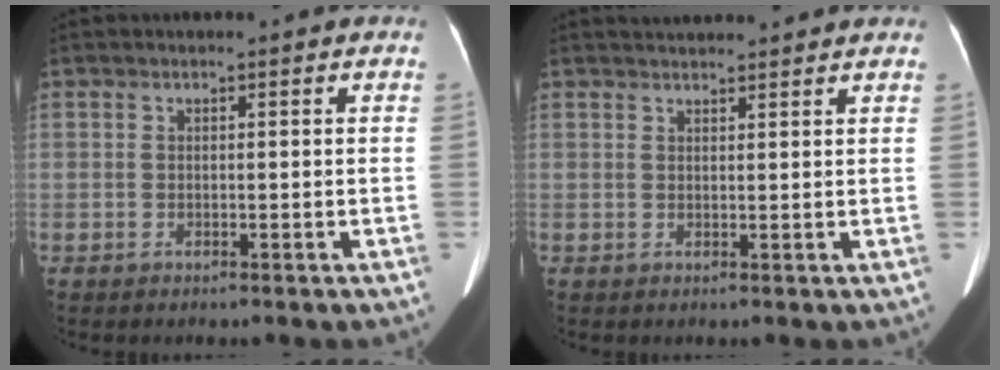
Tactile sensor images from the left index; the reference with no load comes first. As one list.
[{"total": 5.2, "force": [5.1, 0.2, 1.2], "torque": [-0.019, 0.032, 0.065]}]